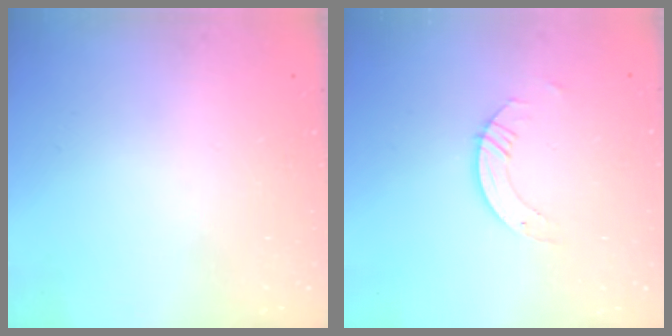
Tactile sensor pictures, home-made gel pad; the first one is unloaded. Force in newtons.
{"total": 3.7, "press": 3.6, "slide": 0.4}